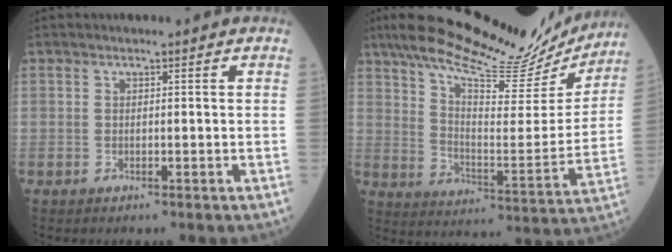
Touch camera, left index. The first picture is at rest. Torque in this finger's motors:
{"motor_torque": [0.73, -1.41, 0.52, 0.12]}